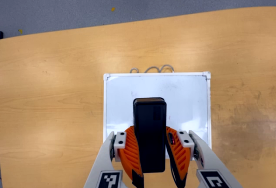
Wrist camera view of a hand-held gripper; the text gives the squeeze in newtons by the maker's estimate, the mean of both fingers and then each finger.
{"total": 9.2, "left": 8.0, "right": 10.4}